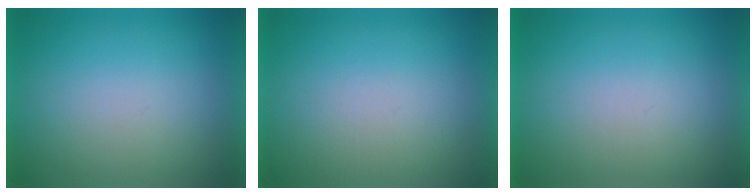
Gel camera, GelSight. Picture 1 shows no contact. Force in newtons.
{"total": 1.8}
{"total": 1.2}